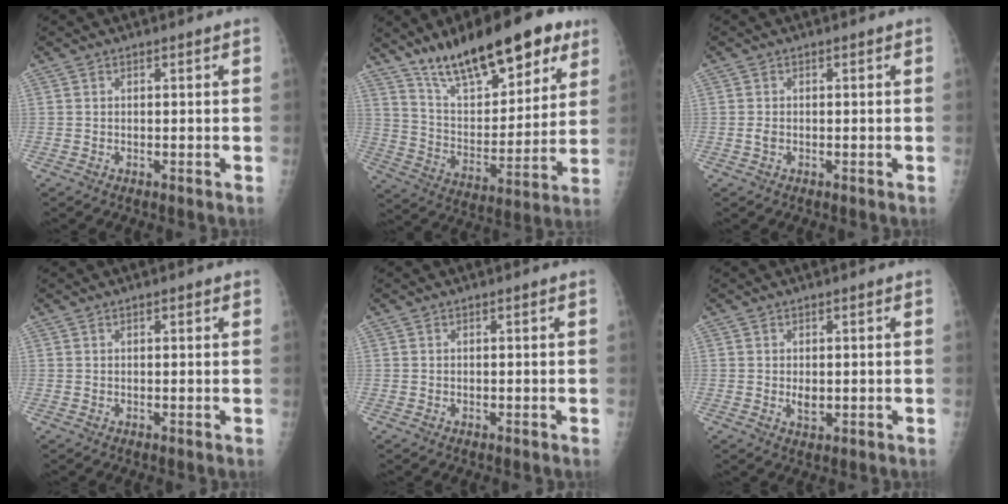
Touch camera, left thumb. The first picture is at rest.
{"total": 23.1, "force": [15.1, 8.8, 15.1], "torque": [-0.191, -0.051, 0.249]}
{"total": 1.0, "force": [-0.3, 0.6, 0.7], "torque": [-0.014, -0.001, -0.006]}
{"total": 1.3, "force": [0.7, 0.6, 0.9], "torque": [-0.010, 0.000, 0.007]}
{"total": 0.0}
{"total": 2.3, "force": [0.0, 1.5, 1.7], "torque": [-0.020, -0.005, 0.004]}